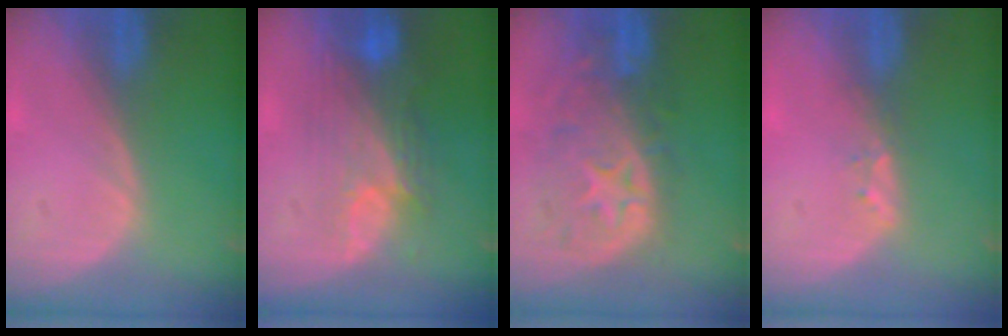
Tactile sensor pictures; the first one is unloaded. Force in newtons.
{"total": 9.7, "press": 8.2, "slide": 5.2}
{"total": 11.1, "press": 9.8, "slide": 5.1}
{"total": 1.7, "press": 1.5, "slide": 0.9}